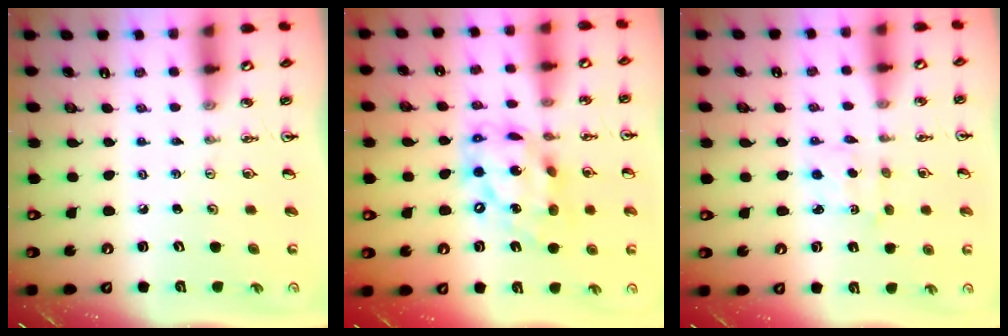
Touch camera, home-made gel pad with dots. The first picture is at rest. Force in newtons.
{"total": 15.6, "press": 15.6, "slide": 1.2}
{"total": 2.8, "press": 2.7, "slide": 0.6}